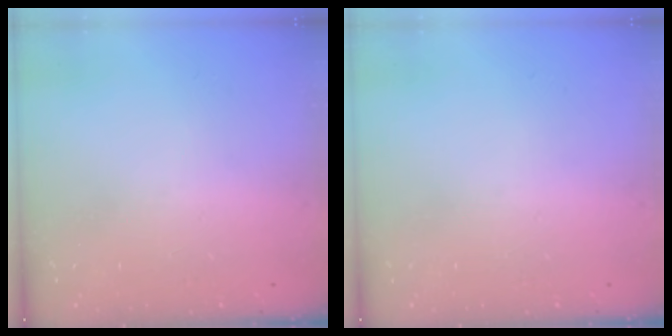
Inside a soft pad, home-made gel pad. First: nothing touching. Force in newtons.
{"total": 0.0}